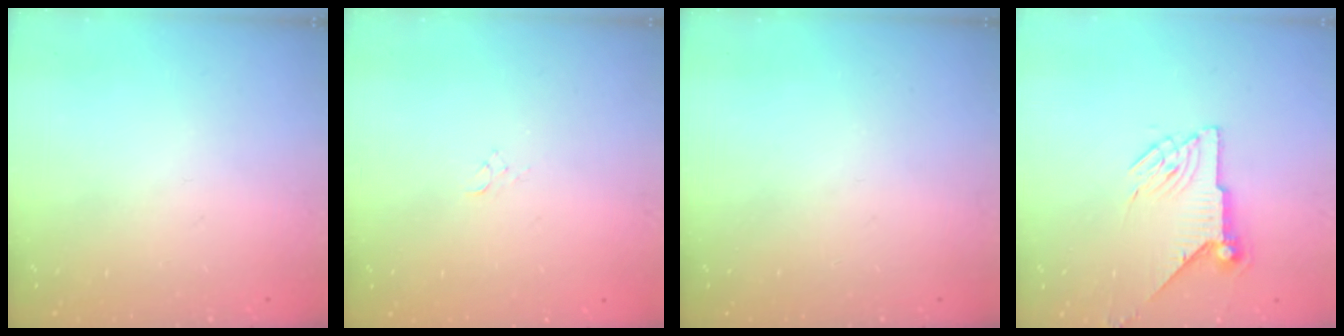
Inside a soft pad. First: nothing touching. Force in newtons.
{"total": 2.9, "press": 2.9, "slide": 0.3}
{"total": 0.0}
{"total": 8.3, "press": 8.3, "slide": 0.3}